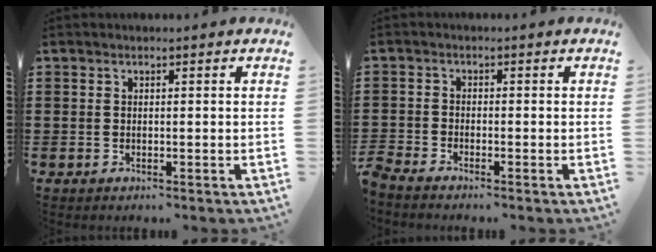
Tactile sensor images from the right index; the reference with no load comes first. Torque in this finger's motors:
{"motor_torque": [2.14, 0.00, 1.05, 0.21]}